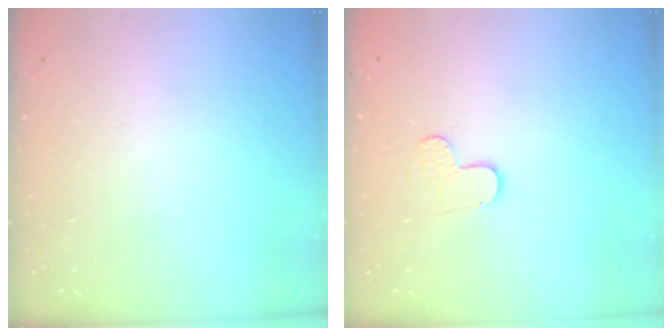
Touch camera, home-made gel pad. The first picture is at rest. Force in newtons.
{"total": 3.3, "press": 3.3, "slide": 0.3}